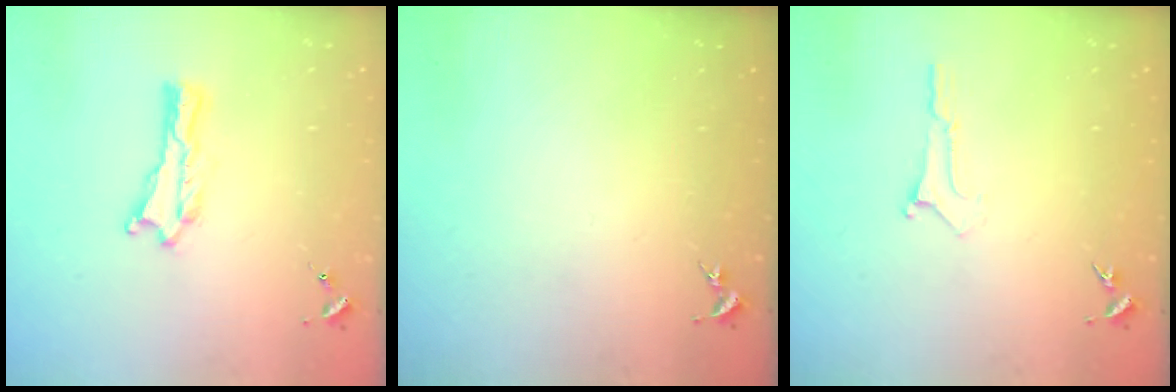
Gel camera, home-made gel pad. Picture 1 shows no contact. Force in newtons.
{"total": 0.0}
{"total": 0.0}